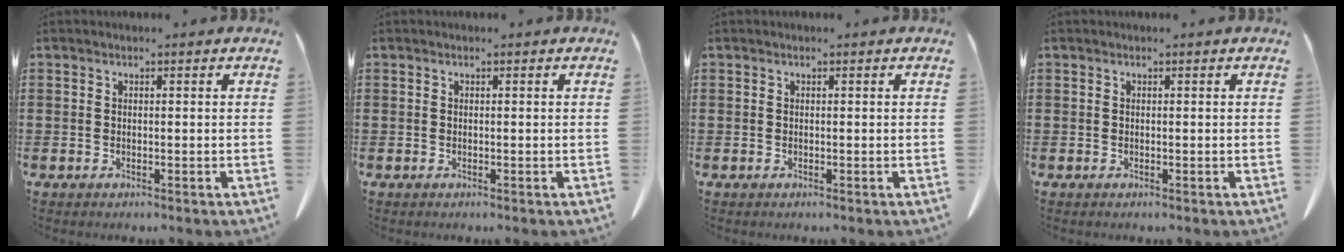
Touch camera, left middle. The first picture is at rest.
{"total": 0.0}
{"total": 0.0}
{"total": 0.0}